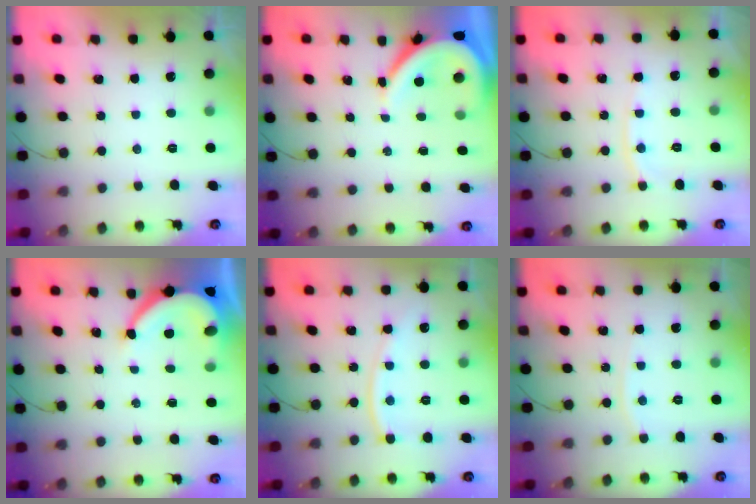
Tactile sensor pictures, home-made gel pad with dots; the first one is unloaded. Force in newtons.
{"total": 8.3, "press": 8.2, "slide": 1.0}
{"total": 5.7, "press": 5.6, "slide": 0.8}
{"total": 8.6, "press": 8.6, "slide": 1.2}
{"total": 10.7, "press": 10.6, "slide": 1.1}
{"total": 3.3, "press": 3.3, "slide": 0.5}